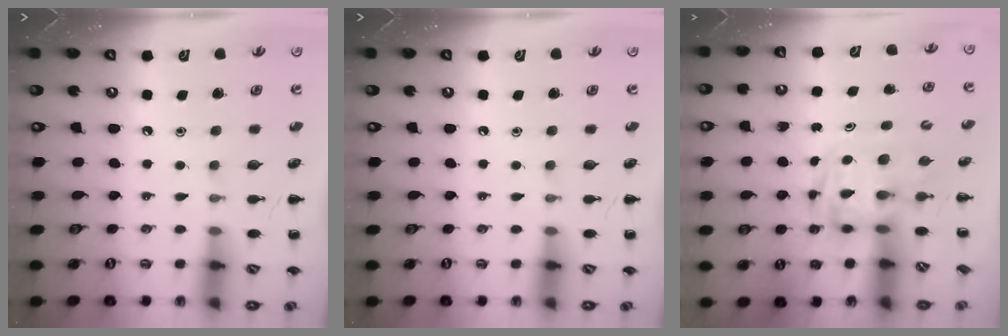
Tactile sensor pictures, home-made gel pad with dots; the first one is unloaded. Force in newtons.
{"total": 0.0}
{"total": 2.8, "press": 2.8, "slide": 0.5}